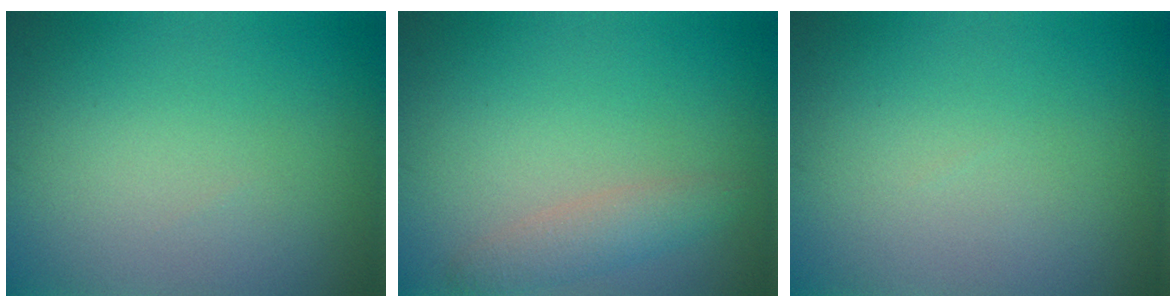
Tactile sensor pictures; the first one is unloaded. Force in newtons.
{"total": 2.1, "press": 2.1, "slide": 0.1}
{"total": 0.0}